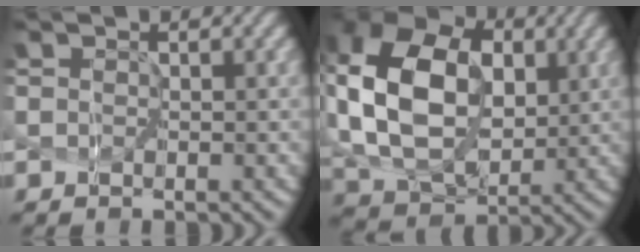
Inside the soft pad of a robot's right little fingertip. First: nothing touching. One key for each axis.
{"total": 12.6, "fx": 2.1, "fy": 8.8, "fz": 8.7, "tx": -0.212, "ty": 0.004, "tz": 0.050}